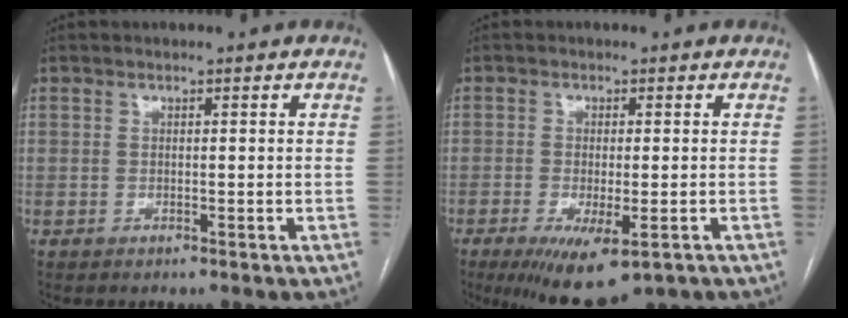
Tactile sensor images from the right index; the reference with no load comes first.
{"total": 9.7, "force": [-5.6, 2.8, 7.4], "torque": [-0.117, -0.023, -0.082]}